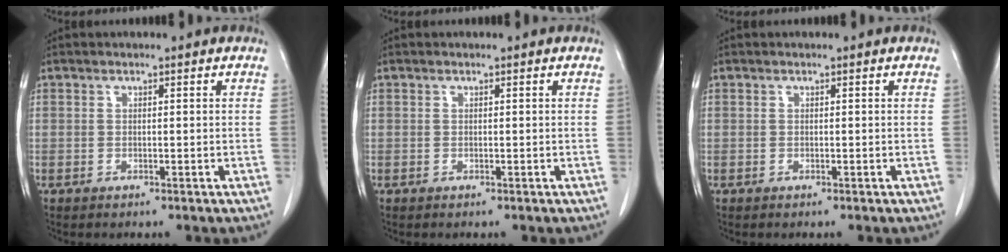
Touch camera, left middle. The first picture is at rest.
{"total": 0.0}
{"total": 0.0}